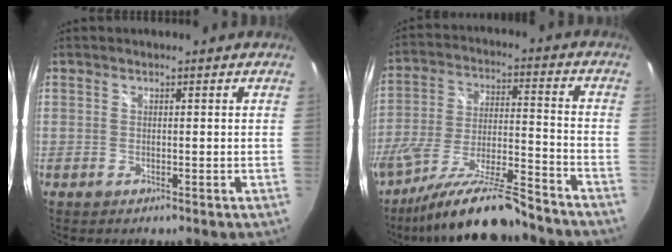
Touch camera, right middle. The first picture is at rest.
{"total": 18.1, "force": [-15.3, 1.6, 9.5], "torque": [-0.187, -0.037, -0.252]}